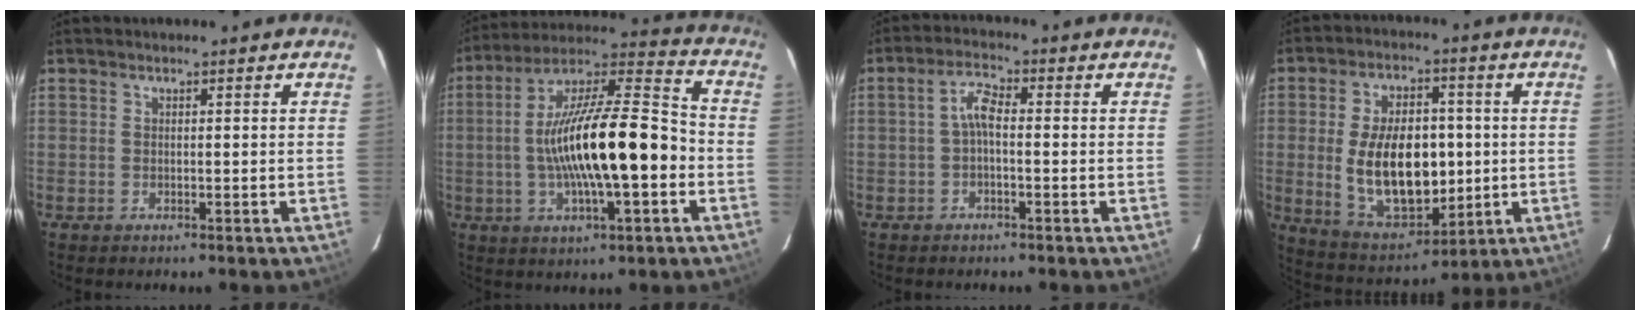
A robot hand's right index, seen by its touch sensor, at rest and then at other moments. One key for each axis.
{"total": 20.8, "fx": -3.3, "fy": 5.0, "fz": 19.9, "tx": -0.346, "ty": 0.015, "tz": -0.057}
{"total": 3.3, "fx": -0.7, "fy": 1.1, "fz": 3.1, "tx": -0.066, "ty": 0.013, "tz": -0.016}
{"total": 17.6, "fx": -0.5, "fy": 10.2, "fz": 14.4, "tx": -0.272, "ty": 0.003, "tz": 0.016}